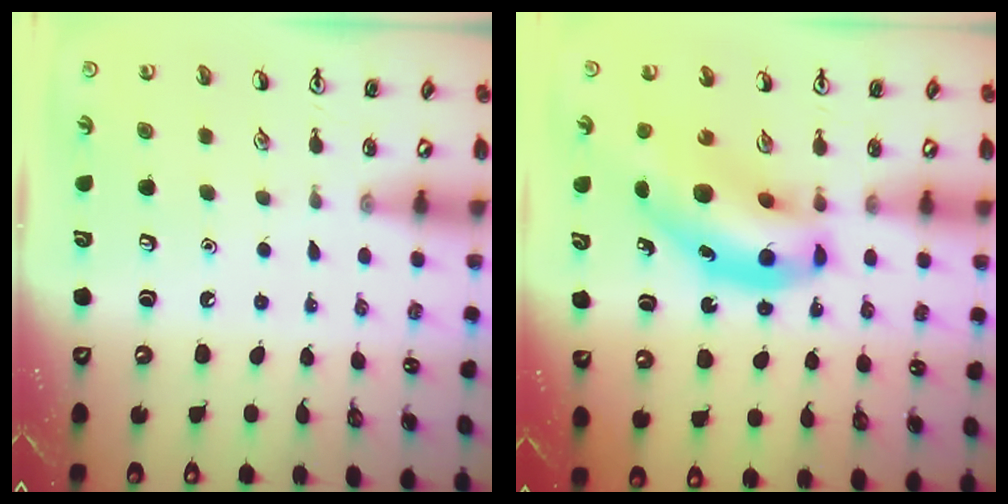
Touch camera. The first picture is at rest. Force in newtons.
{"total": 12.8, "press": 12.2, "slide": 3.9}